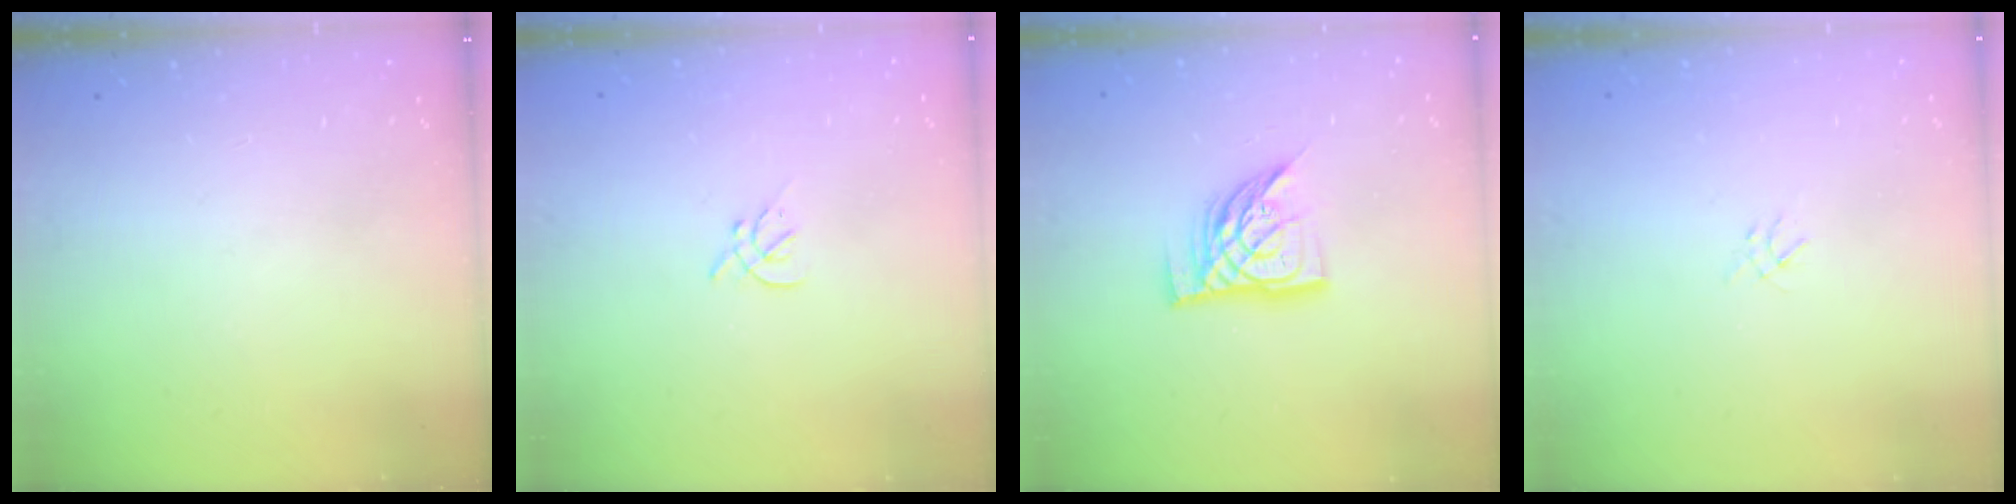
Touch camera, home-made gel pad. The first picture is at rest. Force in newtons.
{"total": 2.0, "press": 1.9, "slide": 0.5}
{"total": 13.0, "press": 13.0, "slide": 1.2}
{"total": 1.2, "press": 1.1, "slide": 0.5}